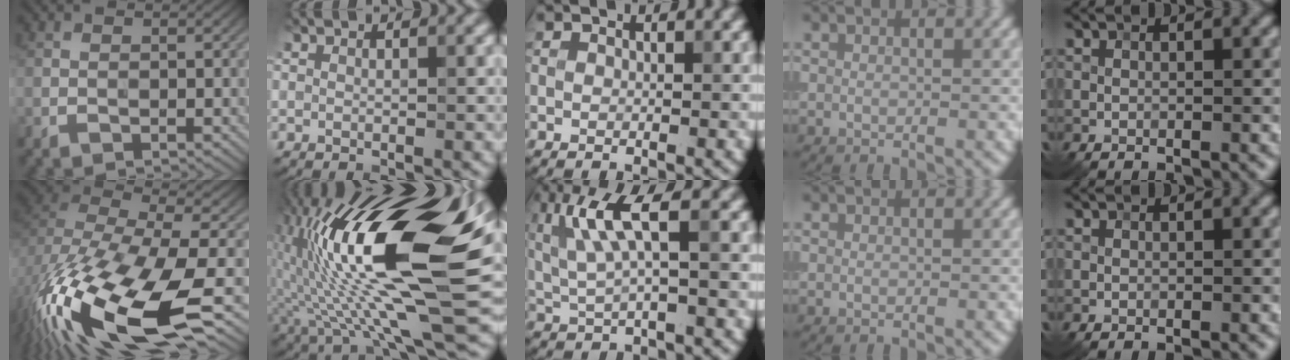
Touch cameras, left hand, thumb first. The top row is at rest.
{"thumb": {"total": 19.2, "force": [-8.6, 8.5, 14.9], "torque": [-0.338, -0.072, -0.126]}, "index": {"total": 19.0, "force": [1.2, 5.6, 18.1], "torque": [-0.318, 0.024, 0.011]}, "middle": {"total": 5.3, "force": [1.4, 1.1, 5.0], "torque": [-0.108, 0.002, 0.030]}}